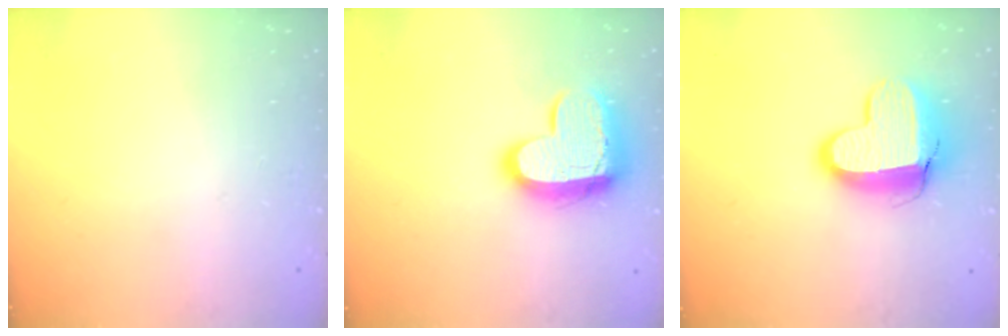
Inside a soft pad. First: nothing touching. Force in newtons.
{"total": 14.9, "press": 14.9, "slide": 1.4}
{"total": 13.3, "press": 13.3, "slide": 0.9}